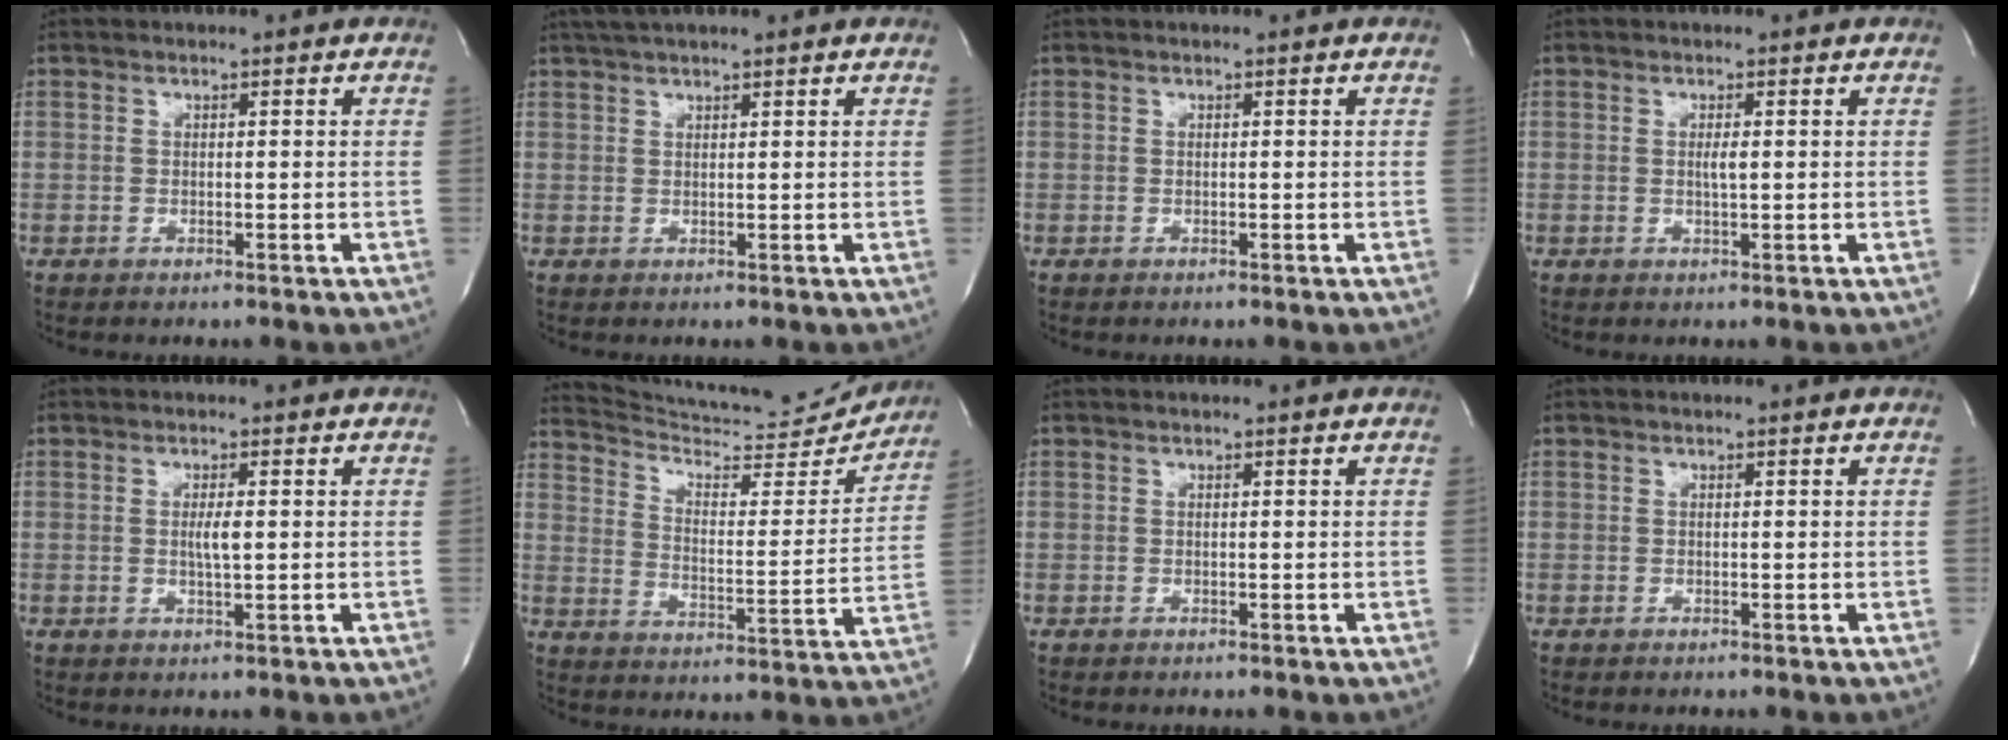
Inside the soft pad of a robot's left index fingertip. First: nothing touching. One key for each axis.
{"total": 4.3, "fx": 3.5, "fy": 0.3, "fz": 2.3, "tx": -0.038, "ty": 0.021, "tz": 0.061}
{"total": 0.0}
{"total": 1.1, "fx": -0.2, "fy": 0.0, "fz": 1.0, "tx": -0.023, "ty": -0.011, "tz": -0.004}
{"total": 2.0, "fx": -0.2, "fy": 0.1, "fz": 2.0, "tx": -0.038, "ty": -0.011, "tz": -0.005}
{"total": 19.7, "fx": 19.2, "fy": 1.7, "fz": 3.9, "tx": -0.063, "ty": -0.060, "tz": 0.264}
{"total": 0.0}
{"total": 0.0}